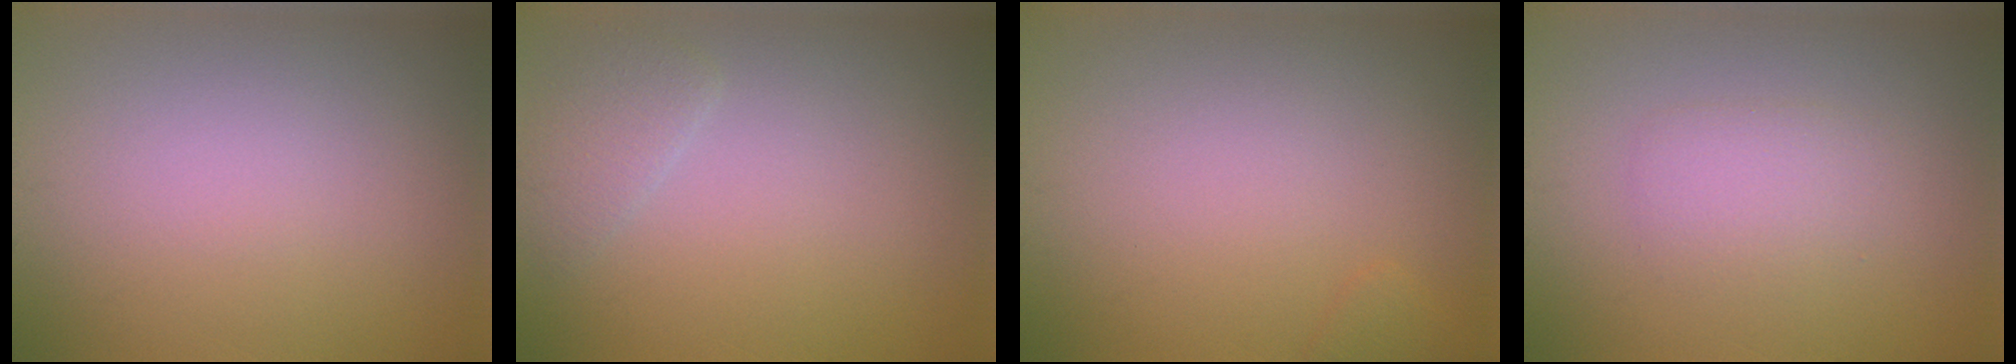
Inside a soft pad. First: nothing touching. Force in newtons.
{"total": 1.6, "press": 1.6, "slide": 0.2}
{"total": 0.8, "press": 0.8, "slide": 0.1}
{"total": 1.9, "press": 1.9, "slide": 0.0}